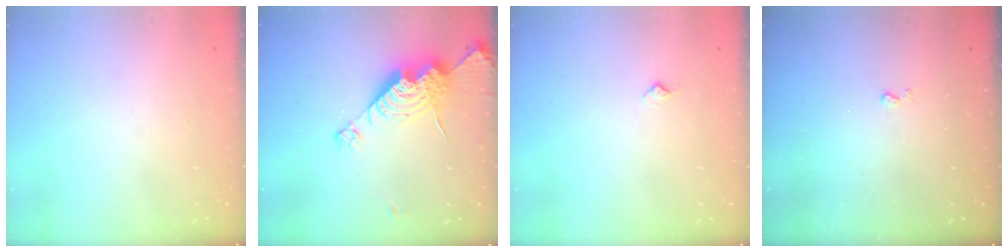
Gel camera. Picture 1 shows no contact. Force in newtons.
{"total": 15.9, "press": 15.9, "slide": 1.3}
{"total": 3.2, "press": 3.2, "slide": 0.4}
{"total": 3.0, "press": 3.0, "slide": 0.5}